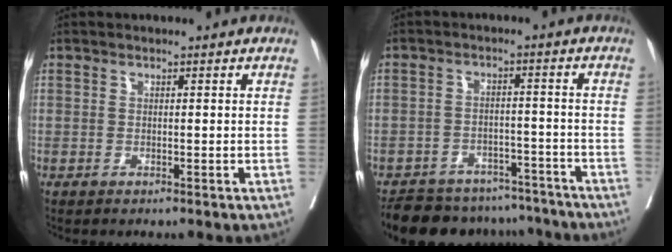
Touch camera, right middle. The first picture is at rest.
{"total": 15.2, "force": [-13.4, 6.0, 3.9], "torque": [-0.071, 0.016, -0.177]}